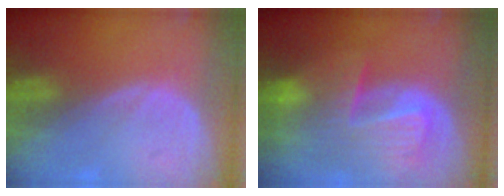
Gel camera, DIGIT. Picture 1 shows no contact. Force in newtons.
{"total": 10.2, "press": 8.9, "slide": 5.0}